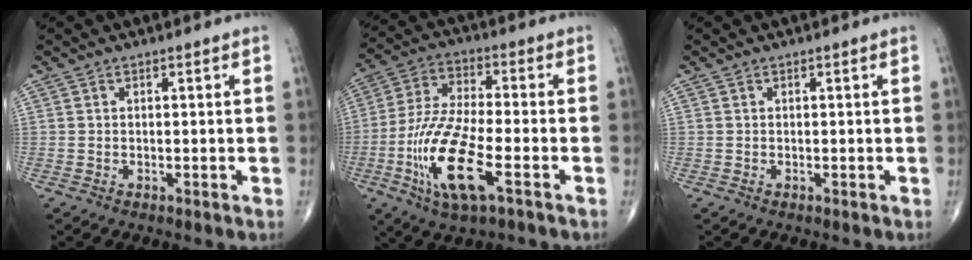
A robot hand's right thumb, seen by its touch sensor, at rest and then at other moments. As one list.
[{"total": 16.1, "force": [-5.7, 5.0, 14.2], "torque": [-0.304, 0.013, -0.104]}, {"total": 0.0}]